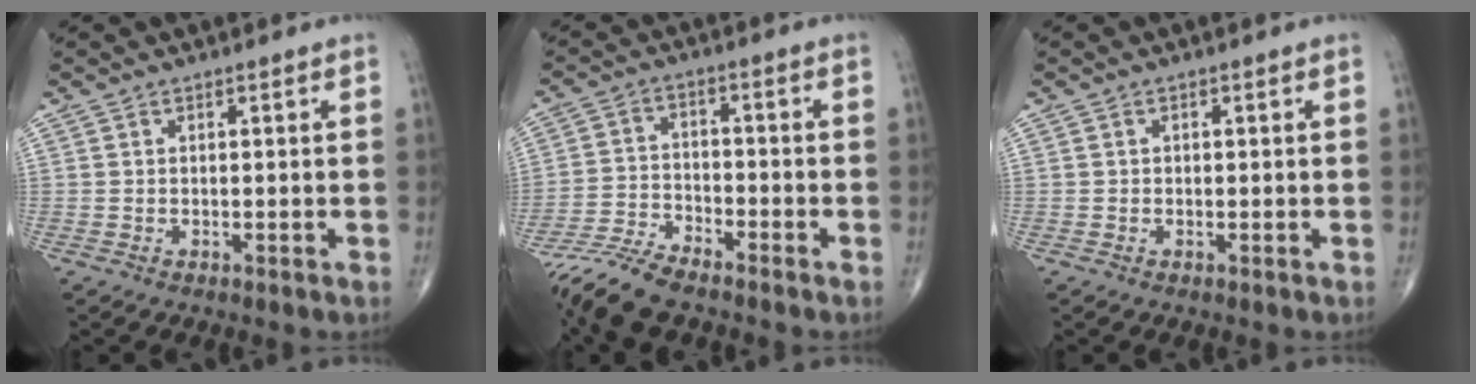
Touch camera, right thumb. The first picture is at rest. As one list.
[{"total": 8.5, "force": [-7.5, 1.7, 3.7], "torque": [-0.082, 0.023, -0.145]}, {"total": 0.0}]